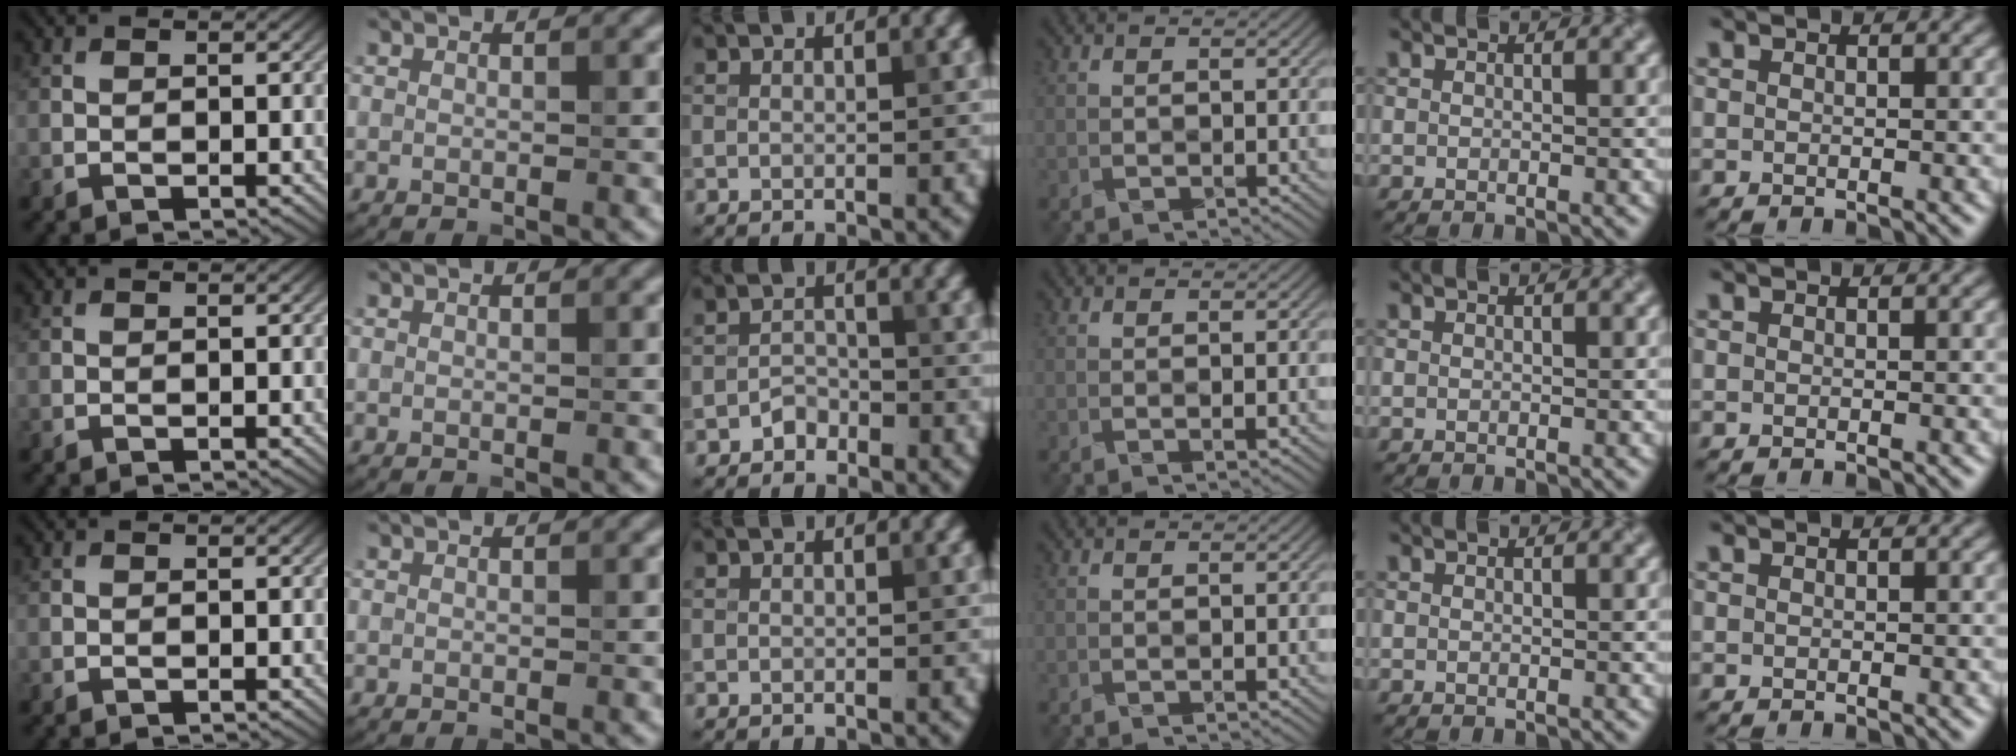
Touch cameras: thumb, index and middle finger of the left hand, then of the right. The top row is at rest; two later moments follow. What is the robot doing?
{"motion": "fold", "object": "aluminum foil"}